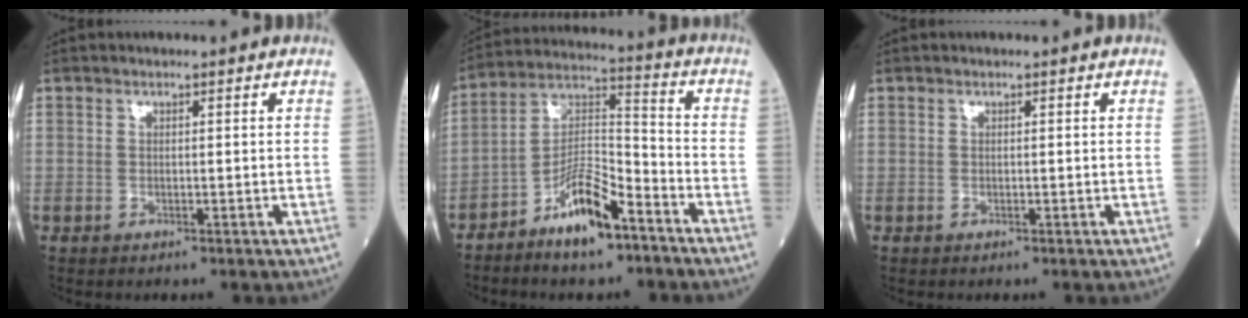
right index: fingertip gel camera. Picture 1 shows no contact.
{"total": 10.5, "force": [-6.8, 2.6, 7.6], "torque": [-0.143, 0.008, -0.124]}
{"total": 0.0}